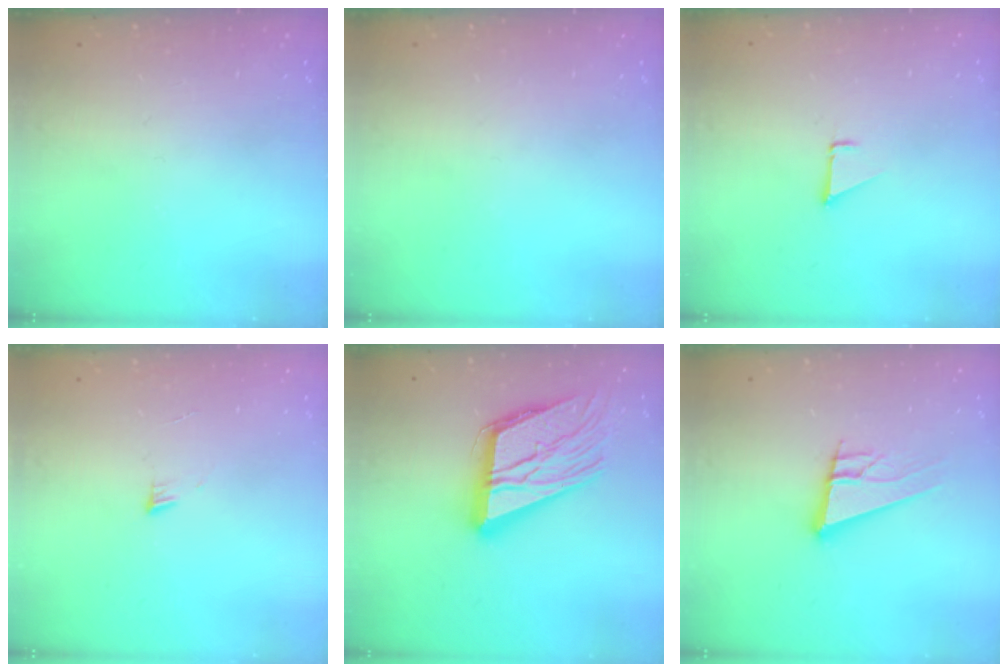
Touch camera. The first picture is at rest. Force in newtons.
{"total": 0.0}
{"total": 1.5, "press": 1.5, "slide": 0.1}
{"total": 3.5, "press": 3.4, "slide": 0.4}
{"total": 19.6, "press": 19.5, "slide": 1.9}
{"total": 13.1, "press": 12.7, "slide": 3.4}